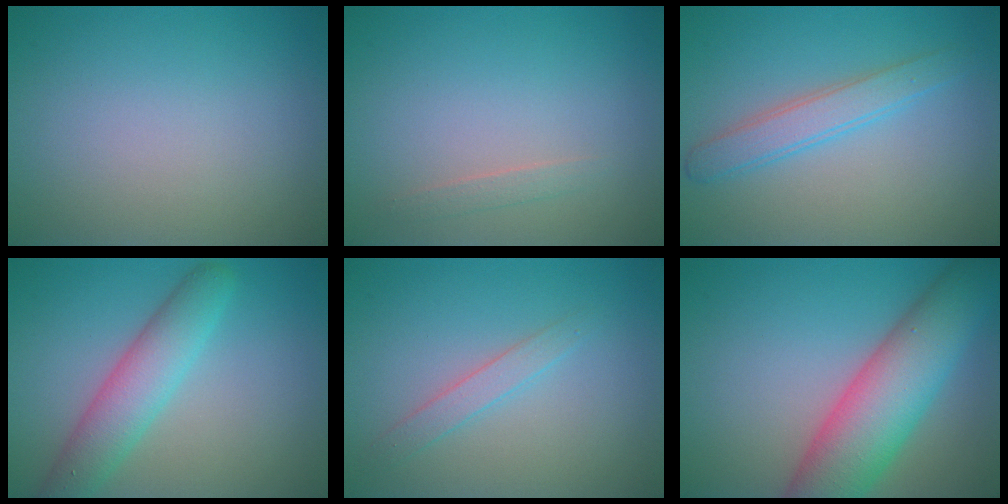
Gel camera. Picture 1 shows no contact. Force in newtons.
{"total": 0.8, "press": 0.8, "slide": 0.1}
{"total": 2.8, "press": 2.8, "slide": 0.2}
{"total": 4.7, "press": 4.7, "slide": 0.1}
{"total": 1.6, "press": 1.6, "slide": 0.1}
{"total": 9.3, "press": 9.3, "slide": 0.4}